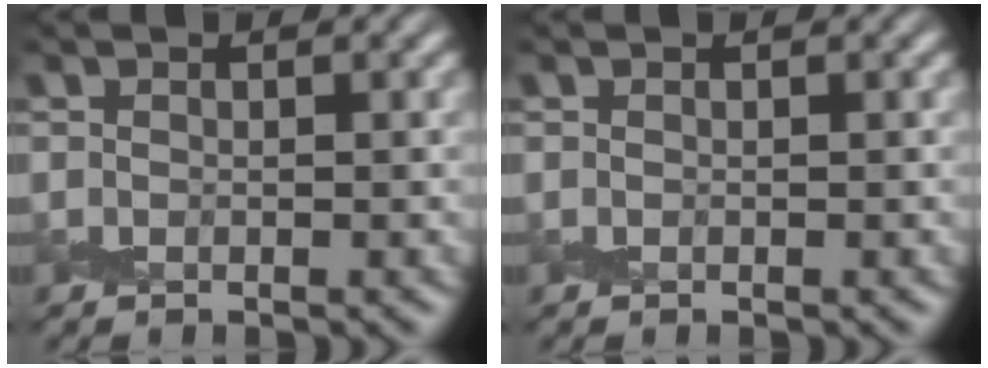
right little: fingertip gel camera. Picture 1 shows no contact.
{"total": 0.0}